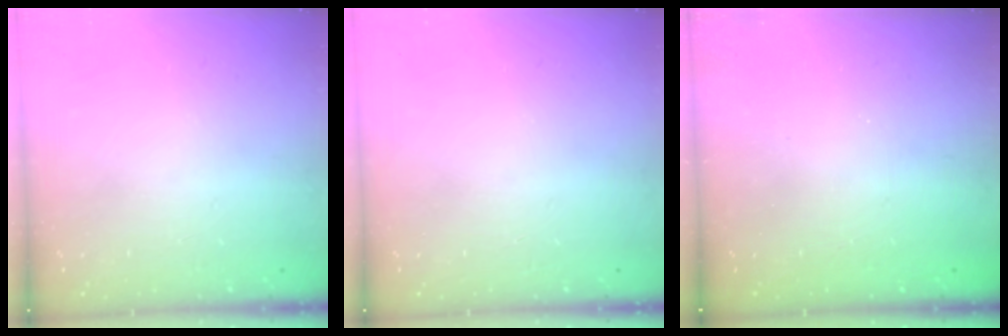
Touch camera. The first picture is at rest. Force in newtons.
{"total": 0.0}
{"total": 2.6, "press": 2.5, "slide": 0.8}